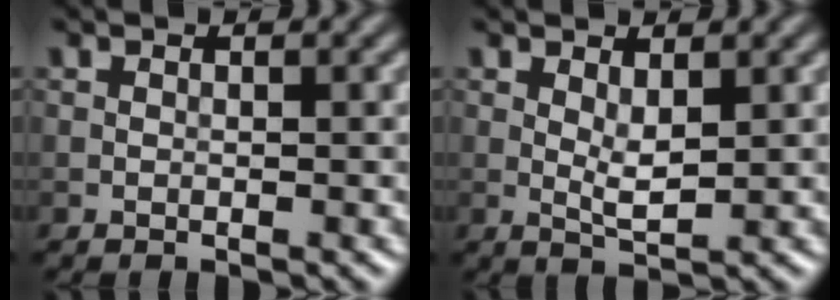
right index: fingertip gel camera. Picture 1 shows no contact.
{"total": 2.0, "force": [0.7, 0.6, 1.7], "torque": [-0.037, -0.004, 0.016]}